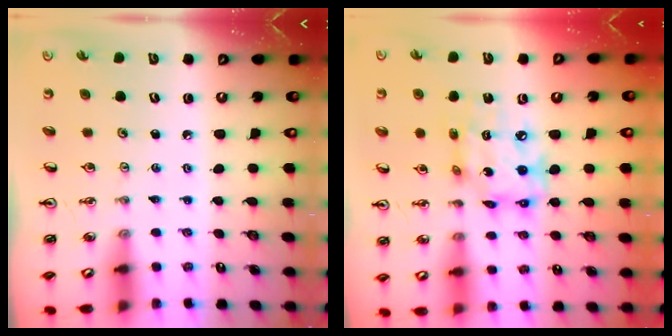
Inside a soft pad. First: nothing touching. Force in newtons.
{"total": 14.7, "press": 14.6, "slide": 1.8}